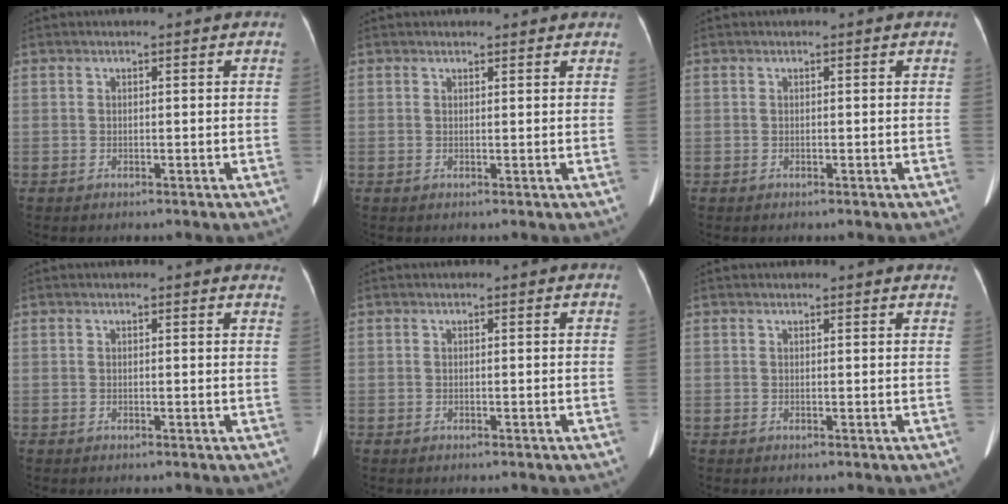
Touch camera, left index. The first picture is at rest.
{"total": 3.2, "force": [3.0, 0.8, 0.9], "torque": [-0.008, 0.004, 0.031]}
{"total": 0.0}
{"total": 3.4, "force": [3.2, 0.6, 0.8], "torque": [-0.003, -0.013, 0.015]}
{"total": 0.0}
{"total": 4.5, "force": [4.3, 0.7, 1.1], "torque": [-0.006, -0.002, 0.033]}